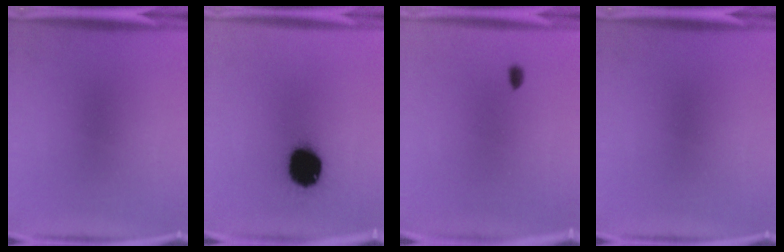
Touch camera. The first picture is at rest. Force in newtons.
{"total": 16.7}
{"total": 1.2}
{"total": 0.0}